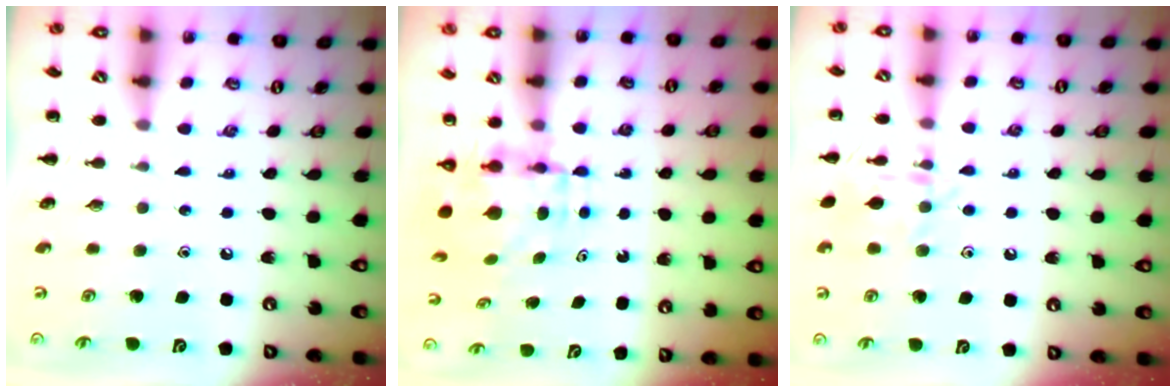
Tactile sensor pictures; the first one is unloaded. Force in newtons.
{"total": 4.6, "press": 4.6, "slide": 0.5}
{"total": 10.0, "press": 10.0, "slide": 0.7}